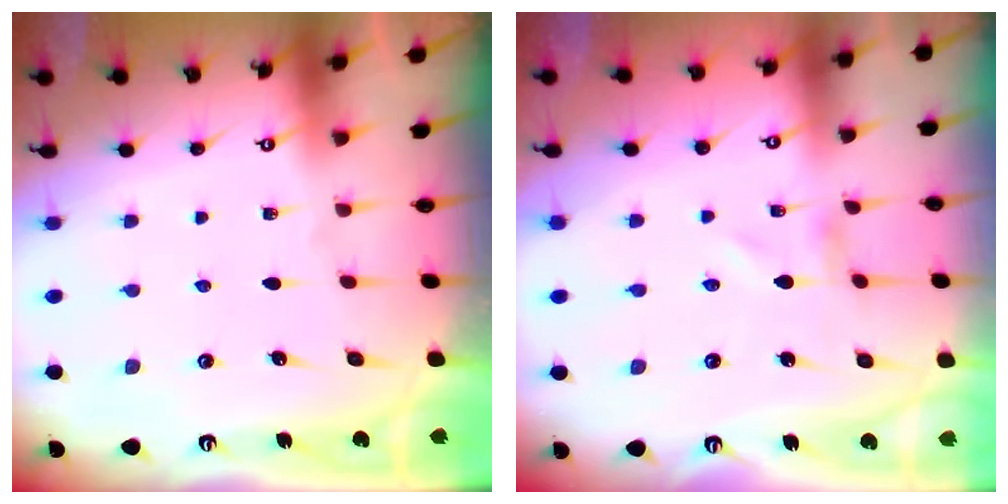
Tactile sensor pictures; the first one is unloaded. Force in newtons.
{"total": 1.0, "press": 1.0, "slide": 0.0}